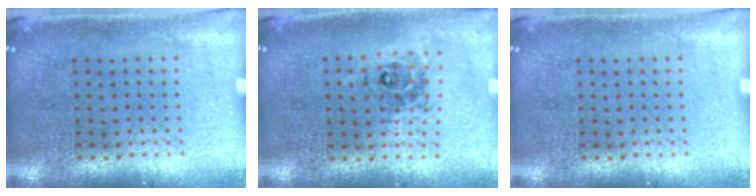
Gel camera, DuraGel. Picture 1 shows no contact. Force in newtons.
{"total": 0.8, "press": 0.8, "slide": 0.2}
{"total": 0.0}